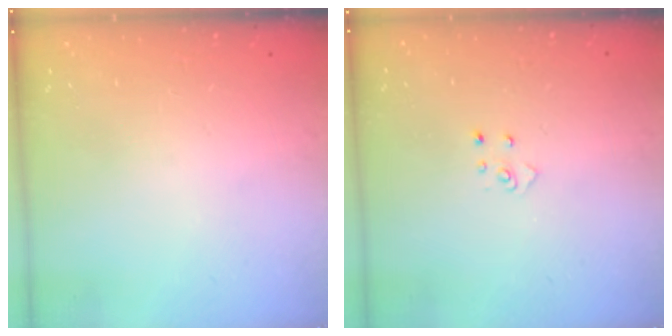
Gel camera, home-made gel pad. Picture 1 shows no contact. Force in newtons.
{"total": 2.6, "press": 2.6, "slide": 0.3}